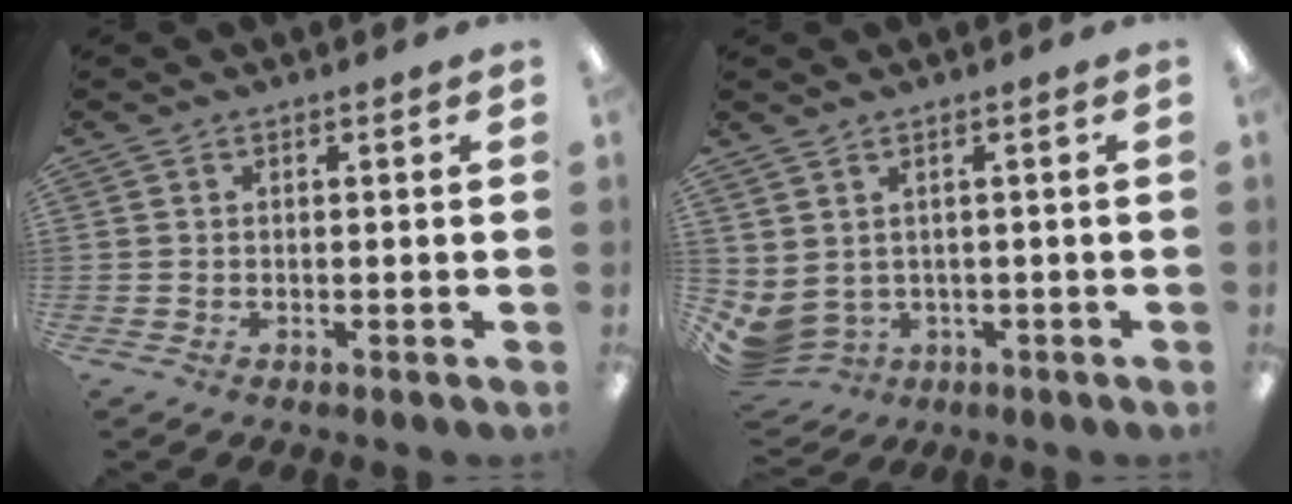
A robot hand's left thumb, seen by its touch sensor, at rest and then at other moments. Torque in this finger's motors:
{"motor_torque": [0.14, 1.45, 0.11, -0.15, 0.11]}